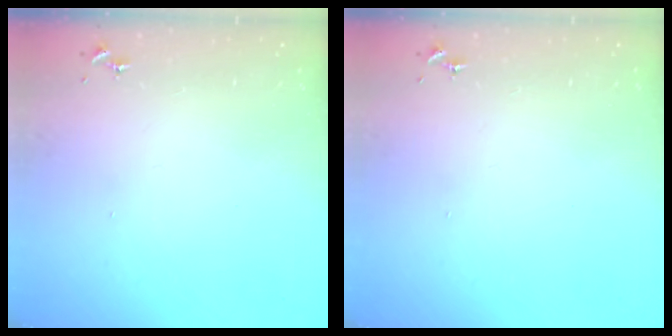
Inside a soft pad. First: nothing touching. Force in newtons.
{"total": 0.0}